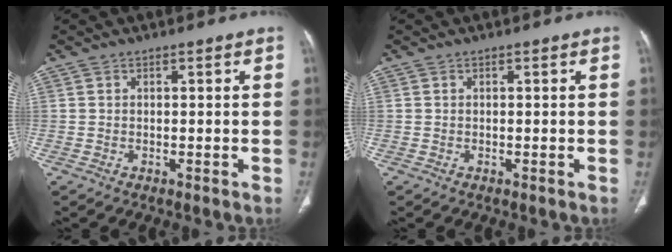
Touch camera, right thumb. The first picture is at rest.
{"total": 0.0}